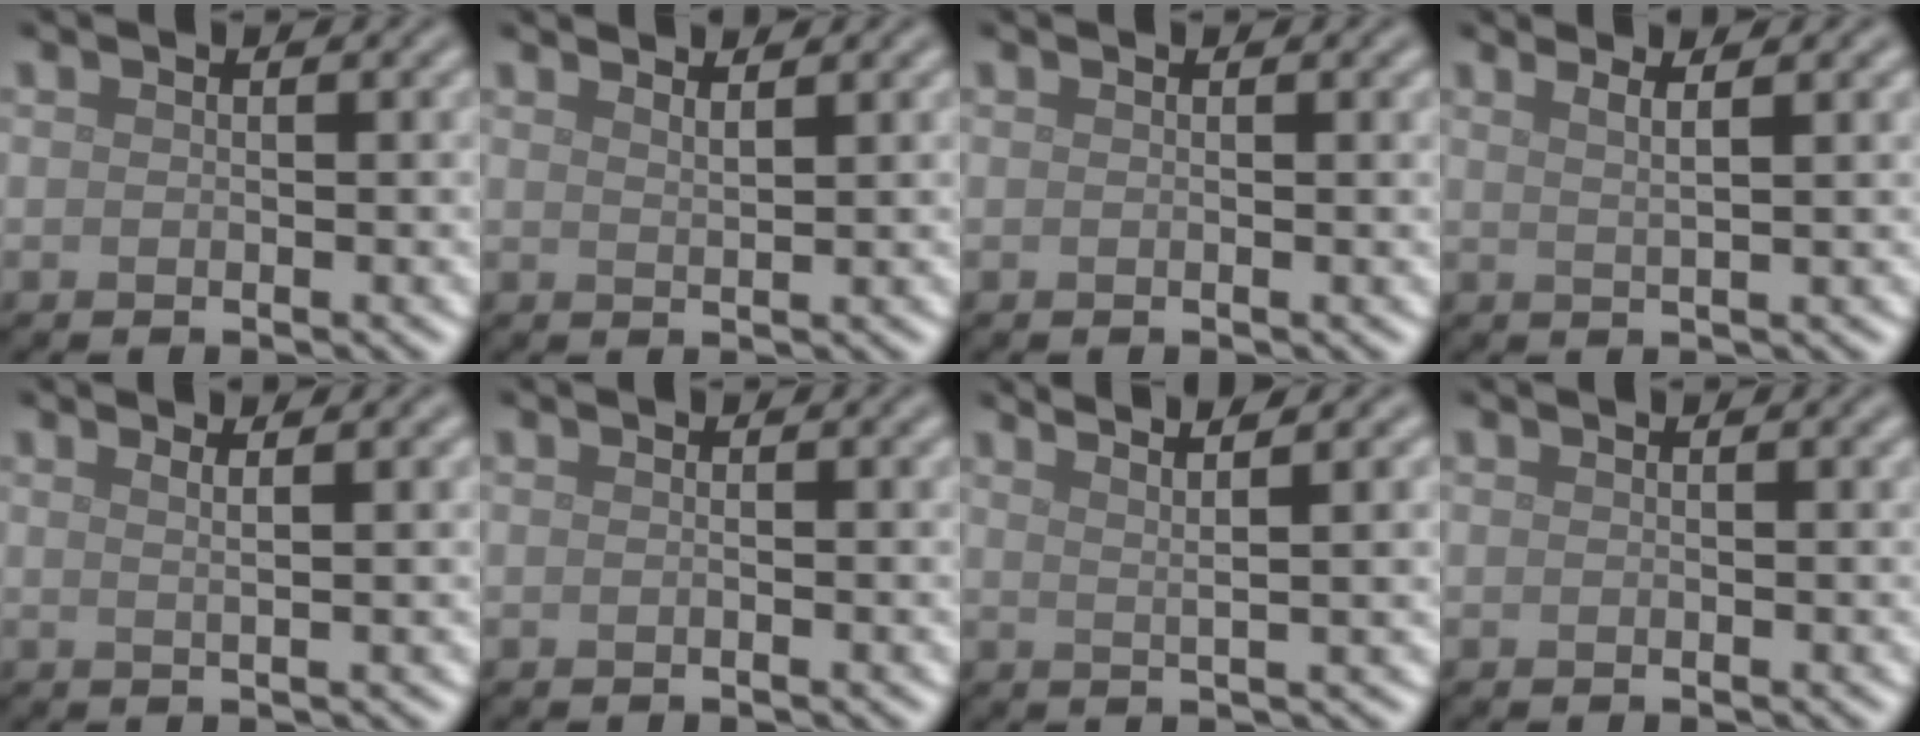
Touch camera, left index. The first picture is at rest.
{"total": 1.9, "force": [1.6, 0.5, 0.9], "torque": [0.000, 0.007, 0.010]}
{"total": 1.1, "force": [0.2, 0.4, 1.1], "torque": [-0.008, 0.004, 0.000]}
{"total": 3.2, "force": [1.8, 1.1, 2.4], "torque": [-0.018, 0.013, -0.001]}
{"total": 2.7, "force": [1.4, 1.0, 2.1], "torque": [-0.016, 0.010, -0.004]}
{"total": 0.8, "force": [0.0, 0.1, 0.8], "torque": [-0.010, 0.001, -0.002]}
{"total": 5.7, "force": [3.8, 1.1, 4.1], "torque": [-0.055, 0.022, 0.035]}
{"total": 0.6, "force": [0.4, 0.1, 0.4], "torque": [-0.004, 0.003, 0.006]}